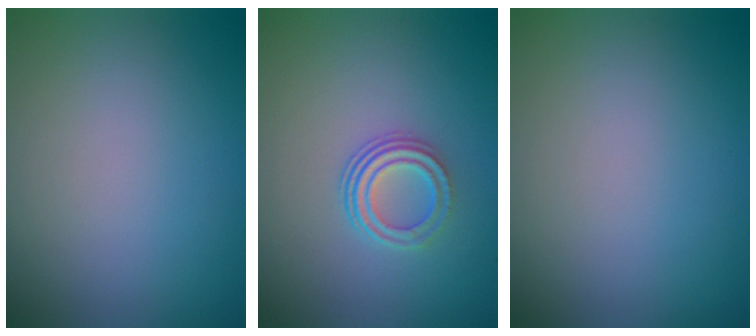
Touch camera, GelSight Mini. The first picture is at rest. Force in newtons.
{"total": 3.0, "press": 2.2, "slide": 2.1}
{"total": 0.0}